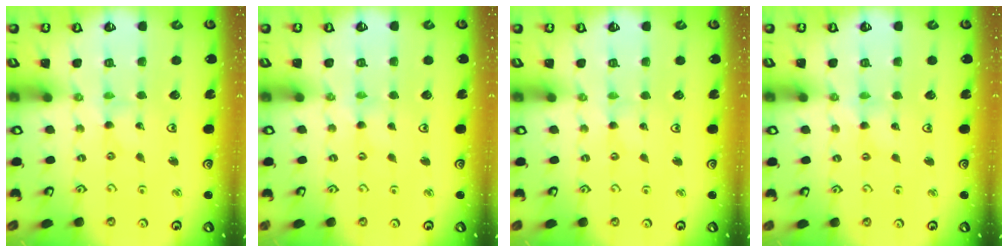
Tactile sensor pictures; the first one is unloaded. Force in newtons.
{"total": 0.0}
{"total": 0.0}
{"total": 1.2, "press": 1.2, "slide": 0.1}